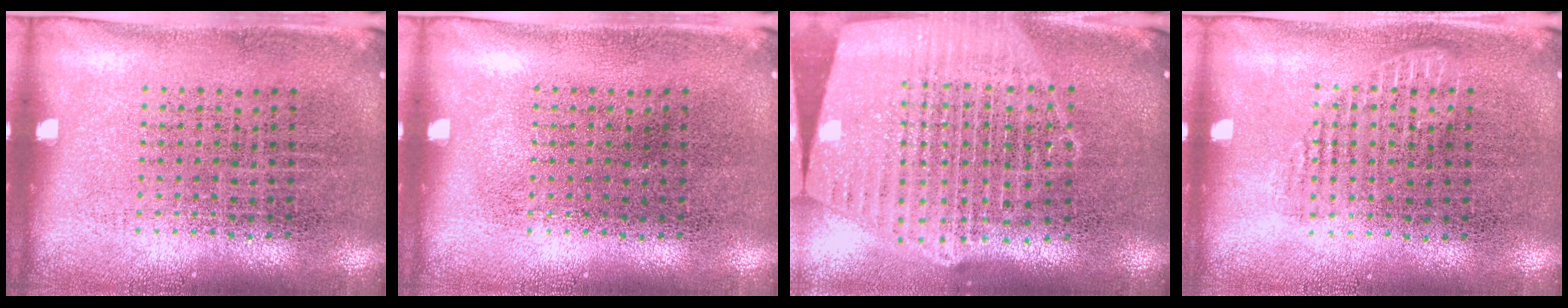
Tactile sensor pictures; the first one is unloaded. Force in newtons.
{"total": 0.0}
{"total": 2.6, "press": 2.2, "slide": 1.3}
{"total": 1.3, "press": 1.2, "slide": 0.4}